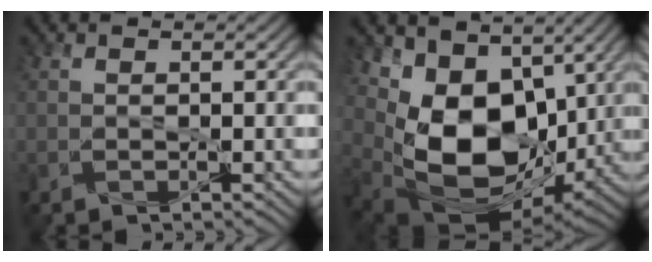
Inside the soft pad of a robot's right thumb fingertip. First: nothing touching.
{"total": 16.1, "force": [2.9, 10.7, 11.6], "torque": [-0.249, -0.028, 0.067]}